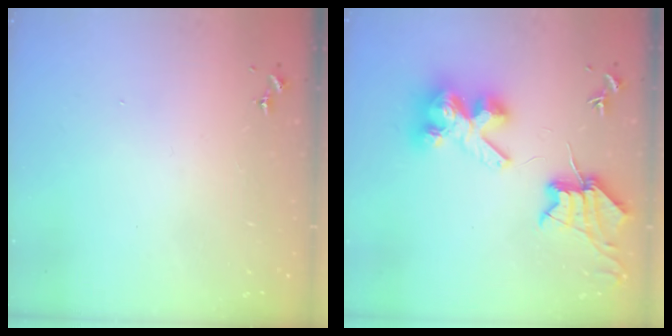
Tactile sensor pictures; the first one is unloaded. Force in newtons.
{"total": 12.3, "press": 12.3, "slide": 0.9}